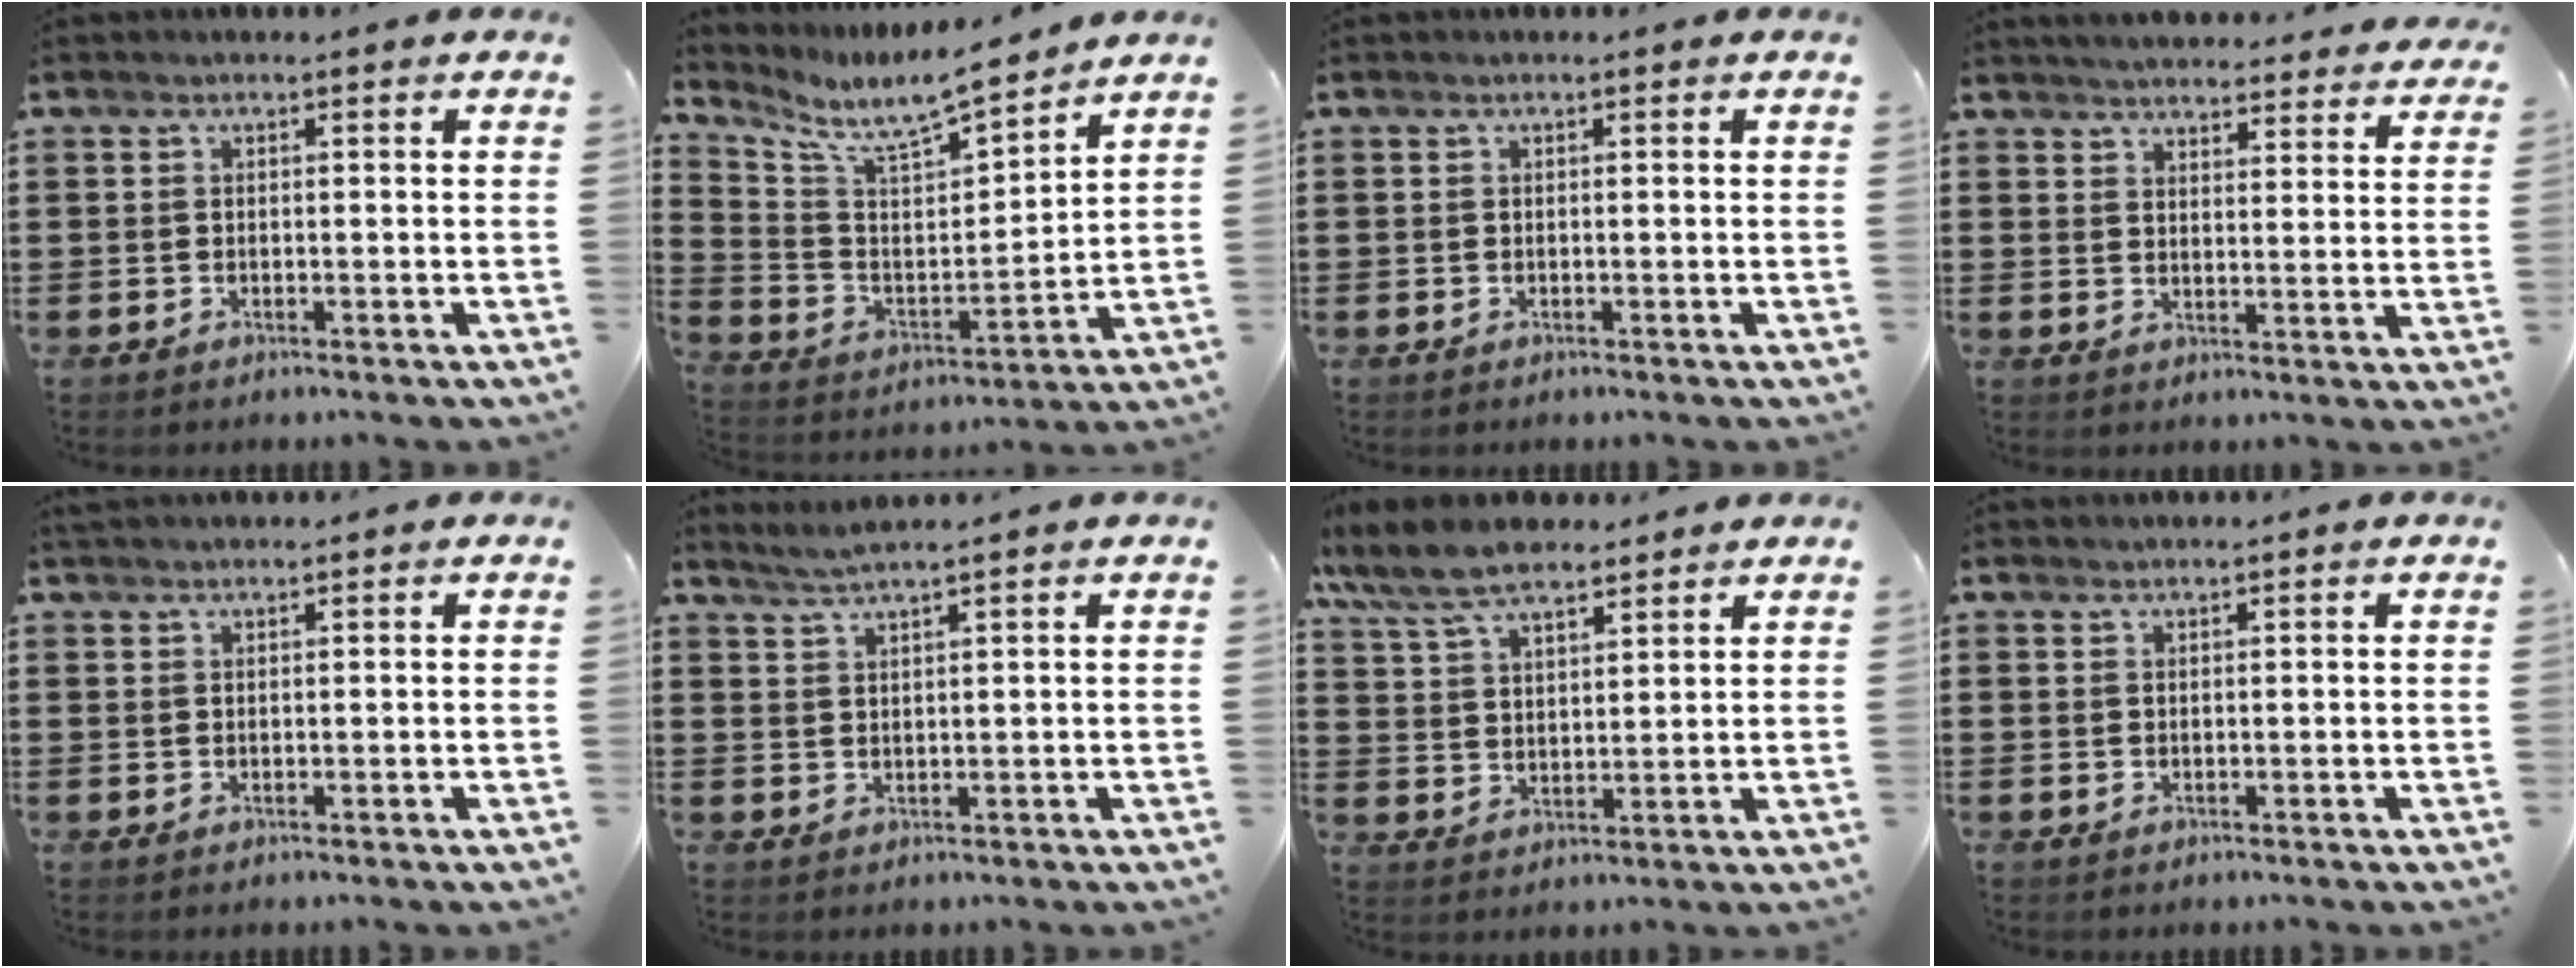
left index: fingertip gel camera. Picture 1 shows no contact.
{"total": 7.2, "force": [5.9, 0.4, 4.2], "torque": [-0.108, -0.043, 0.091]}
{"total": 0.0}
{"total": 4.1, "force": [4.1, -0.1, 0.5], "torque": [-0.019, -0.028, 0.070]}
{"total": 1.1, "force": [1.0, 0.1, 0.3], "torque": [-0.008, 0.000, 0.020]}
{"total": 2.2, "force": [1.9, -0.6, 0.8], "torque": [-0.019, -0.002, 0.037]}
{"total": 8.3, "force": [7.1, 2.5, 3.6], "torque": [-0.093, -0.014, 0.132]}
{"total": 0.6, "force": [0.6, -0.1, 0.2], "torque": [-0.005, -0.003, 0.012]}